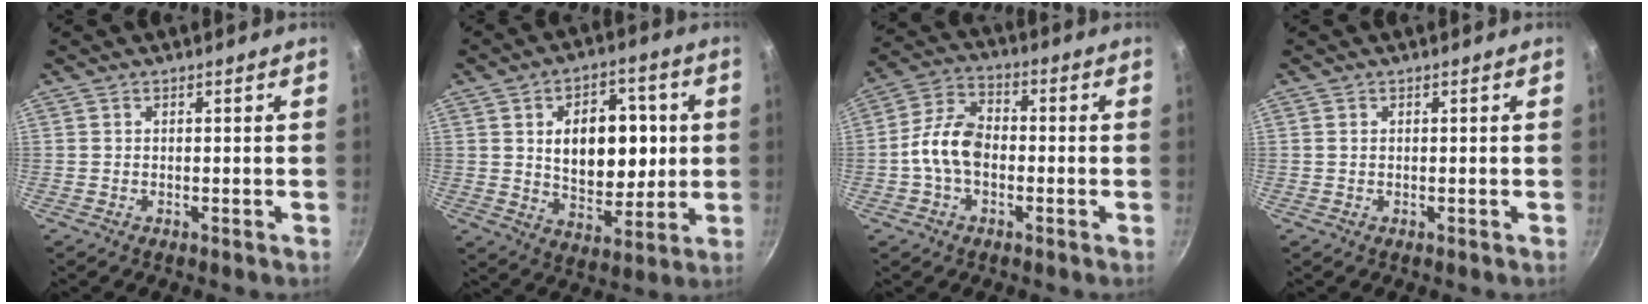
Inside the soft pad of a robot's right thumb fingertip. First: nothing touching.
{"total": 16.1, "force": [2.5, 10.5, 11.9], "torque": [-0.122, -0.009, 0.043]}
{"total": 9.5, "force": [-1.5, 6.3, 6.9], "torque": [-0.115, 0.032, -0.043]}
{"total": 0.6, "force": [0.2, 0.4, 0.3], "torque": [-0.006, 0.001, 0.003]}